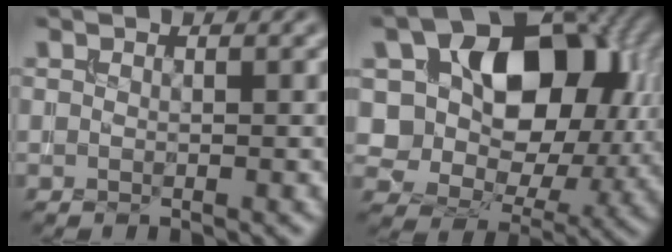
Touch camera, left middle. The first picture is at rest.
{"total": 13.2, "force": [3.0, 8.8, 9.4], "torque": [-0.138, 0.004, 0.047]}